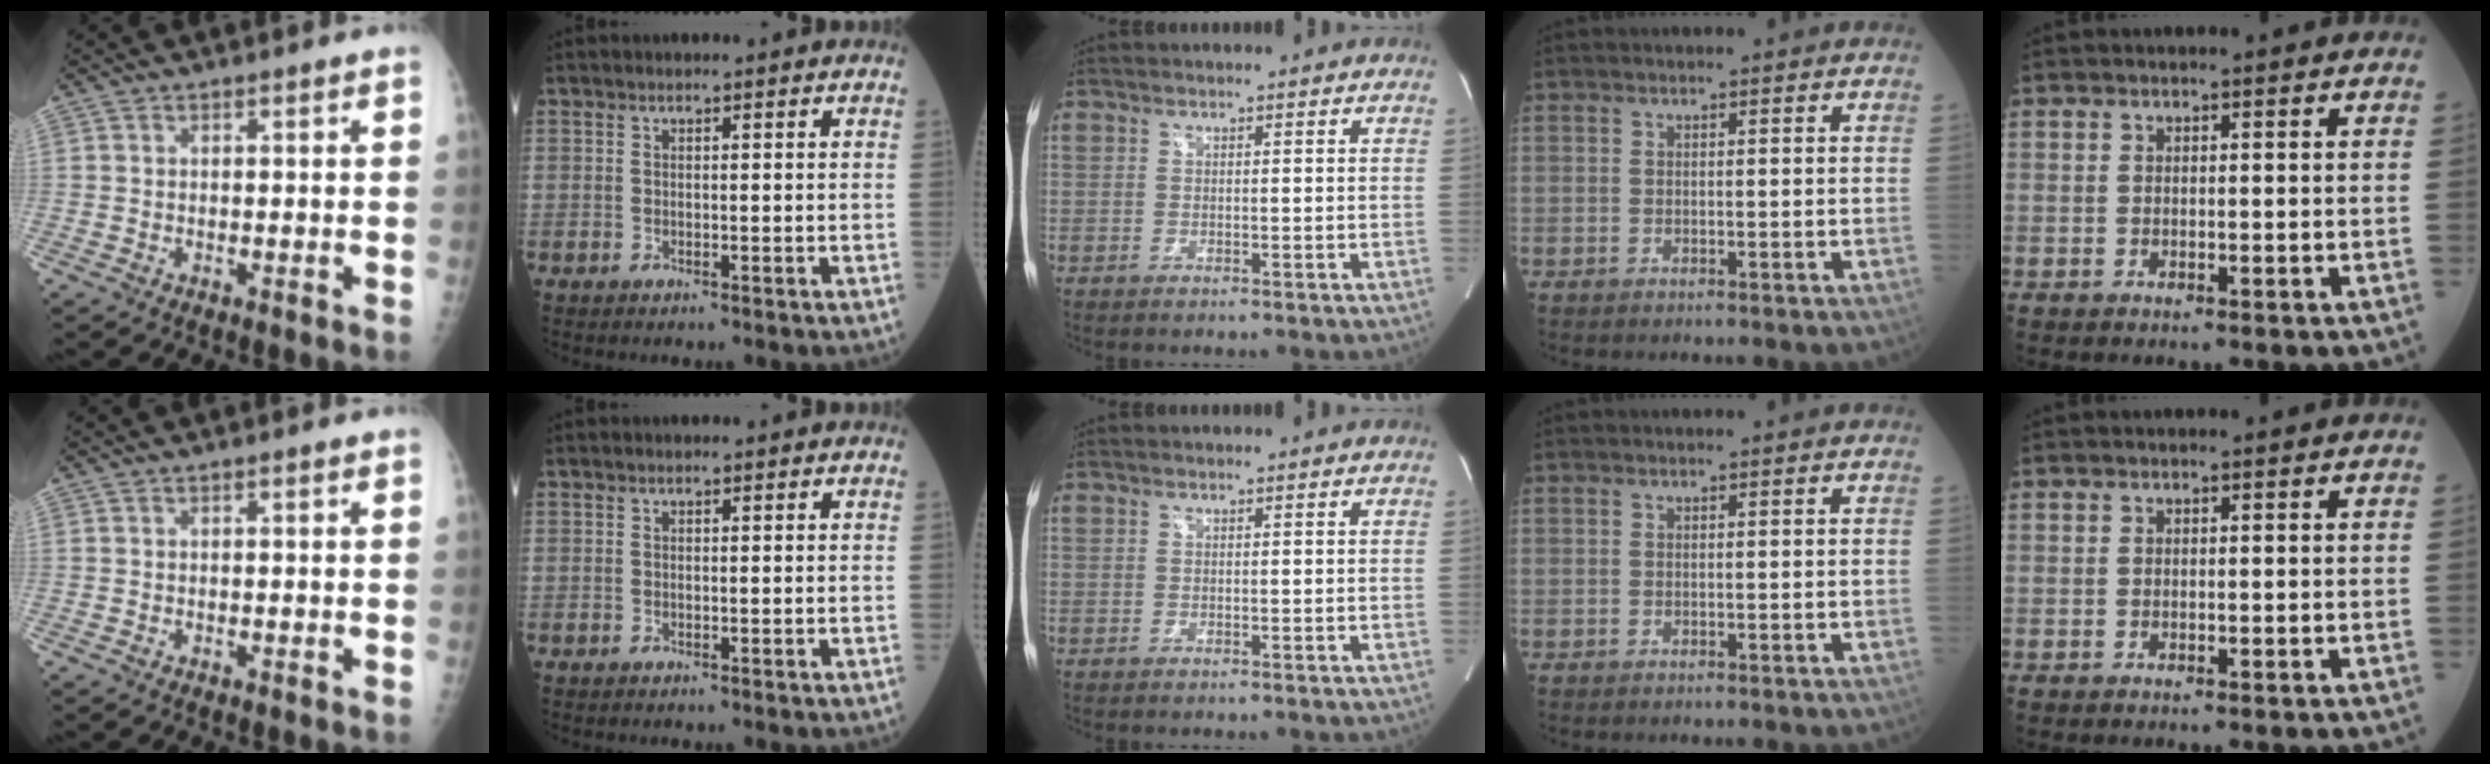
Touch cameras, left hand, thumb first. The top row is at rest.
{}